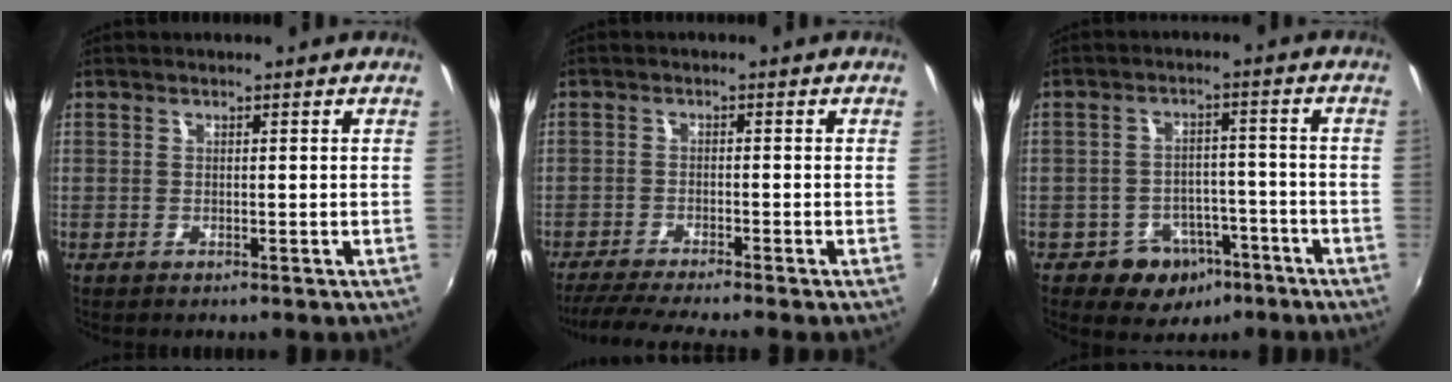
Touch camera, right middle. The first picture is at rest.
{"total": 7.7, "force": [-6.8, -1.0, 3.4], "torque": [-0.085, -0.021, -0.114]}
{"total": 7.8, "force": [-4.7, 5.9, 2.2], "torque": [-0.048, 0.024, -0.048]}